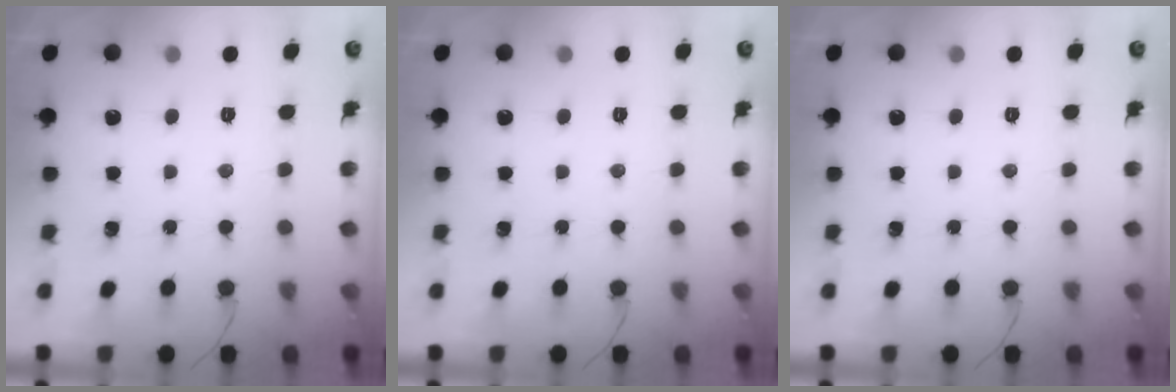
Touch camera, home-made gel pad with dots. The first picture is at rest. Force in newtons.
{"total": 0.0}
{"total": 0.0}